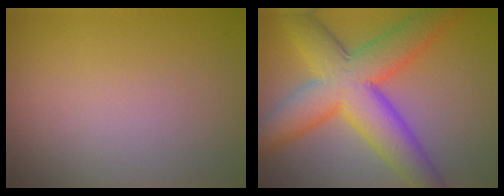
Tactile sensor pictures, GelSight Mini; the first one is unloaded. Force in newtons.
{"total": 9.9, "press": 9.9, "slide": 0.1}